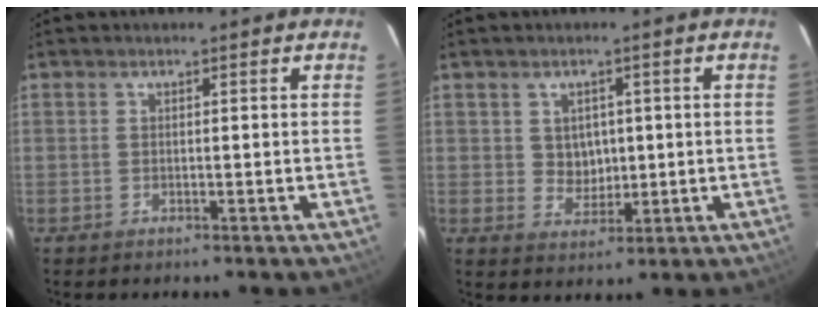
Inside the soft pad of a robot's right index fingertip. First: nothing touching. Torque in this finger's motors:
{"motor_torque": [0.02, 0.08, 0.16, 0.00]}